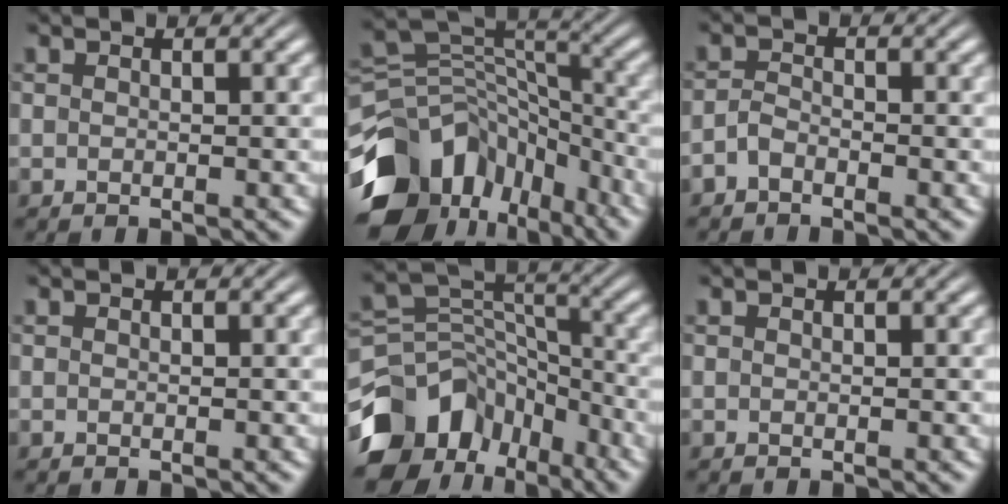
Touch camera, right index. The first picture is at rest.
{"total": 12.2, "force": [-4.7, 8.5, 7.3], "torque": [-0.124, -0.027, -0.073]}
{"total": 1.9, "force": [-1.6, 0.9, 0.5], "torque": [-0.013, -0.008, -0.029]}
{"total": 0.0}
{"total": 11.6, "force": [-5.0, 8.6, 6.1], "torque": [-0.096, -0.038, -0.073]}
{"total": 0.0}